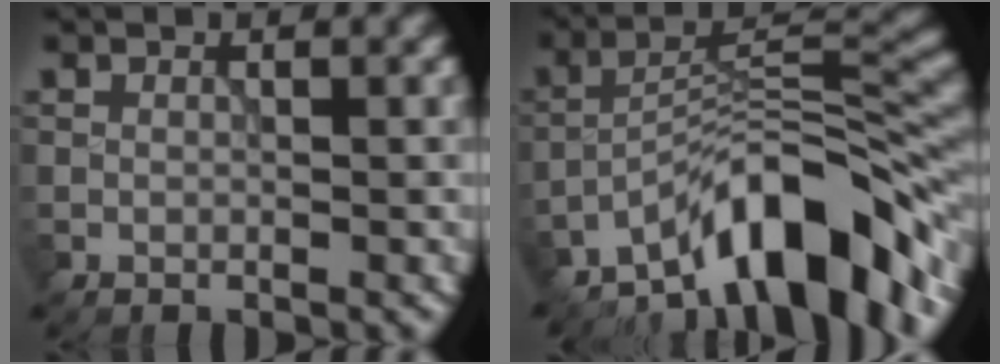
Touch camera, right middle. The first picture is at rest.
{"total": 11.4, "force": [-8.0, 3.3, 7.4], "torque": [-0.098, 0.018, -0.152]}